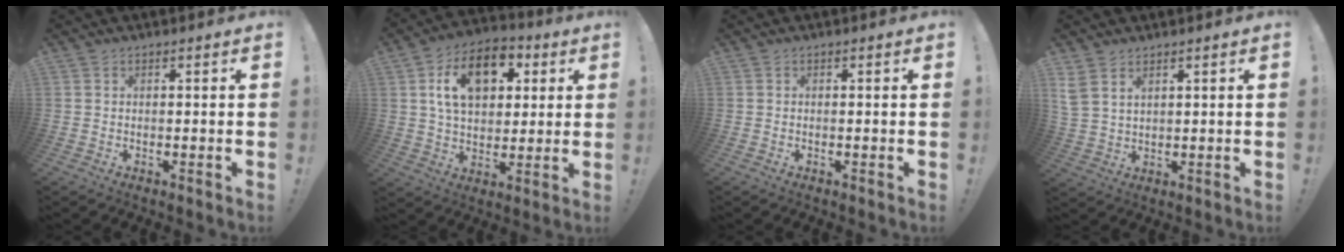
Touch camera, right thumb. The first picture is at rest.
{"total": 16.0, "force": [5.8, 10.7, 10.3], "torque": [-0.161, -0.004, 0.107]}
{"total": 0.0}
{"total": 4.7, "force": [3.0, 2.8, 2.5], "torque": [-0.053, -0.009, 0.061]}